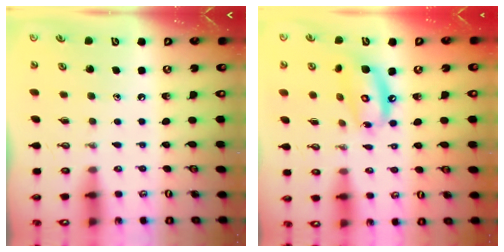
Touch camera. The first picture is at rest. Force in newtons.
{"total": 12.4, "press": 12.3, "slide": 1.3}